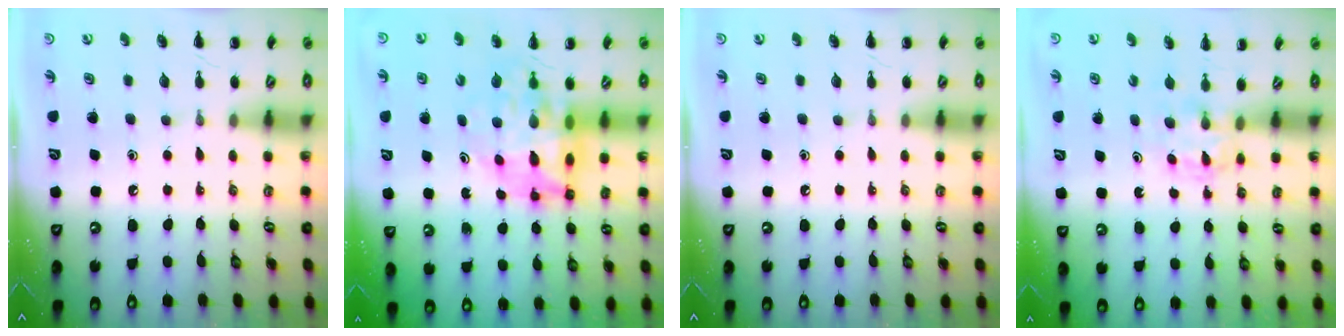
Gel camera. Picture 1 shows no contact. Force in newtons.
{"total": 13.3, "press": 12.7, "slide": 3.8}
{"total": 0.0}
{"total": 2.6, "press": 2.4, "slide": 1.1}